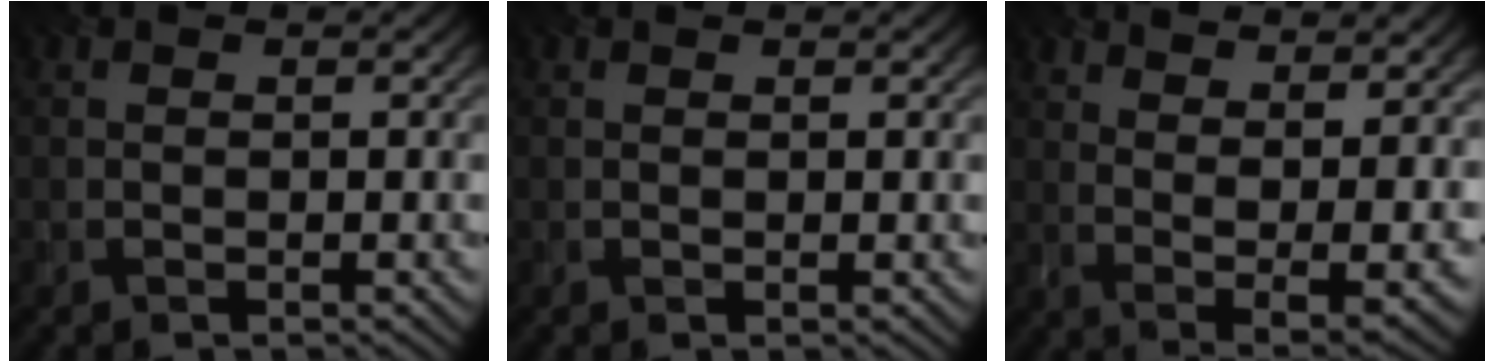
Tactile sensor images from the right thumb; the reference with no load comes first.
{"total": 0.6, "force": [0.4, 0.1, 0.4], "torque": [-0.007, 0.000, 0.010]}
{"total": 11.3, "force": [5.5, 3.7, 9.2], "torque": [-0.149, 0.012, 0.085]}